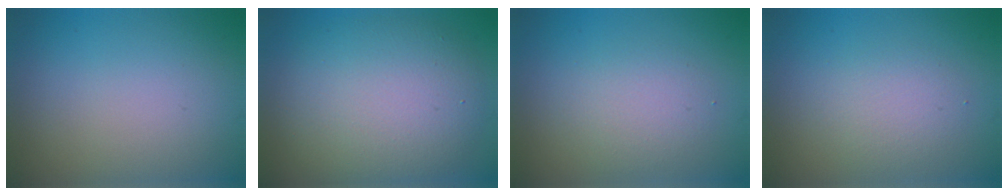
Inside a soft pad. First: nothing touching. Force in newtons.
{"total": 8.2, "press": 8.2, "slide": 0.8}
{"total": 2.5, "press": 2.5, "slide": 0.1}
{"total": 2.4, "press": 2.4, "slide": 0.3}